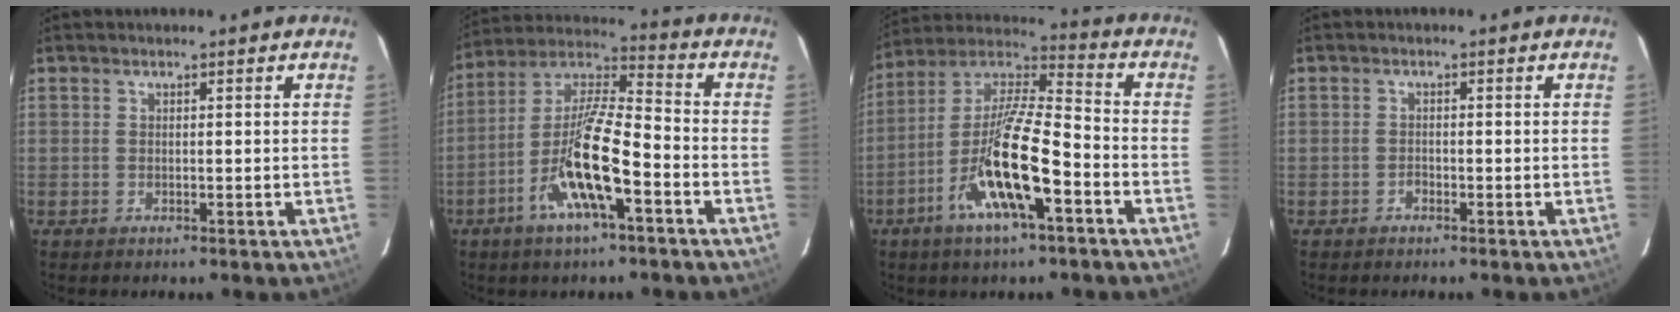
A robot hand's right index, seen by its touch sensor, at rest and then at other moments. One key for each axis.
{"total": 14.4, "fx": -6.2, "fy": 2.9, "fz": 12.6, "tx": -0.254, "ty": -0.006, "tz": -0.123}
{"total": 16.7, "fx": -7.3, "fy": 3.6, "fz": 14.6, "tx": -0.284, "ty": -0.017, "tz": -0.144}
{"total": 0.8, "fx": -0.7, "fy": 0.4, "fz": 0.2, "tx": -0.005, "ty": 0.003, "tz": -0.013}